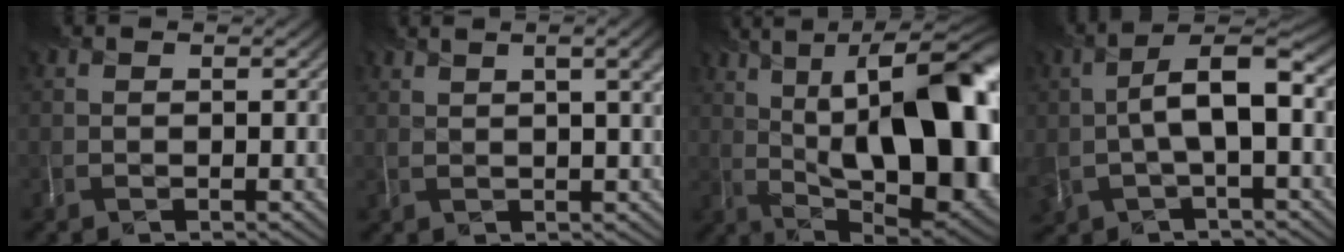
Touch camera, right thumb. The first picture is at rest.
{"total": 4.1, "force": [1.9, 1.0, 3.5], "torque": [-0.037, 0.021, 0.022]}
{"total": 19.9, "force": [2.5, 8.3, 17.9], "torque": [-0.237, 0.039, 0.043]}
{"total": 7.3, "force": [-0.3, 3.3, 6.6], "torque": [-0.134, 0.015, -0.006]}